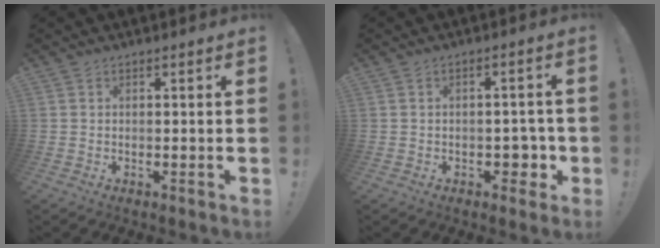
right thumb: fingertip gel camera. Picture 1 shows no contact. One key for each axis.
{"total": 5.3, "fx": -1.3, "fy": 4.1, "fz": 3.1, "tx": -0.024, "ty": 0.004, "tz": -0.020}